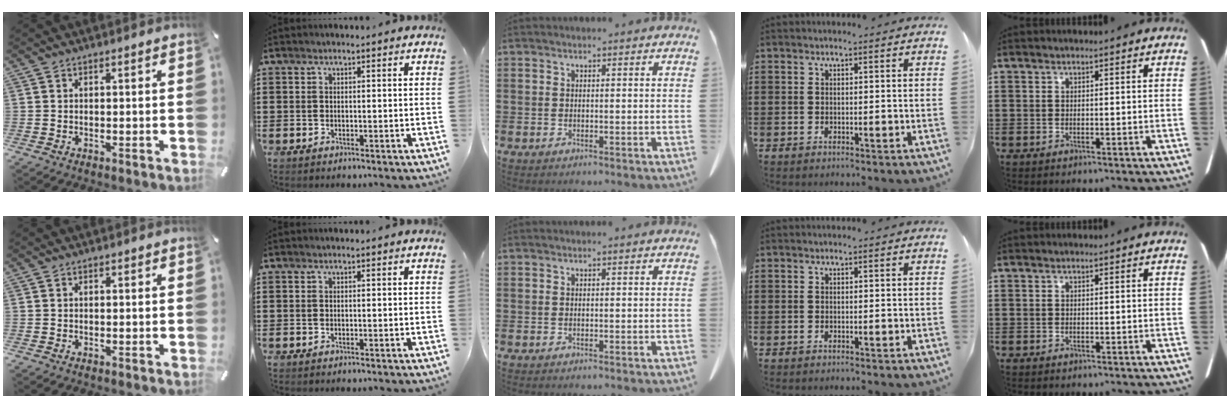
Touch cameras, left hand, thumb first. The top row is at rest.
{}